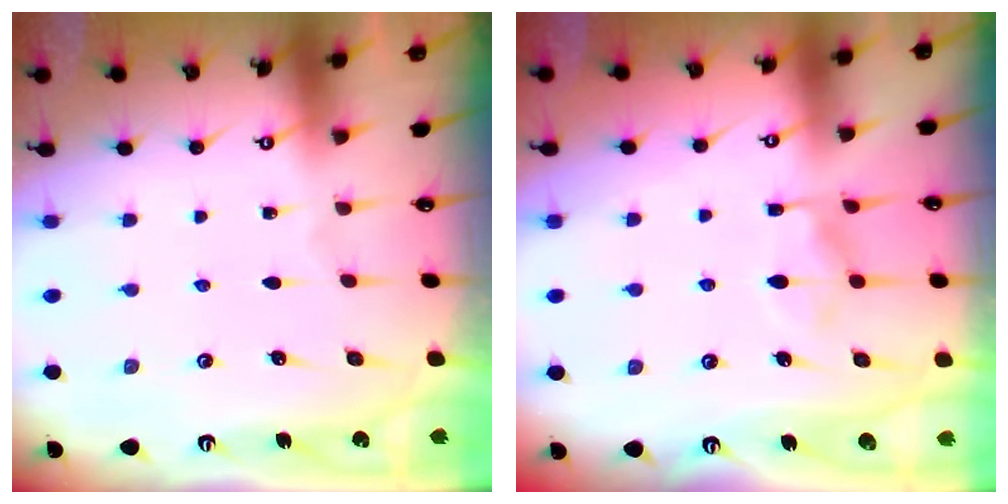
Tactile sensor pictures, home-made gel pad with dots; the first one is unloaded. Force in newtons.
{"total": 7.7, "press": 7.7, "slide": 0.7}